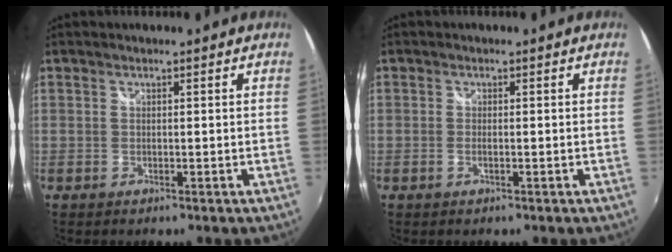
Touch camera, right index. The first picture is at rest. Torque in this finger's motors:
{"motor_torque": [-0.06, 0.14, -0.04, -0.01]}